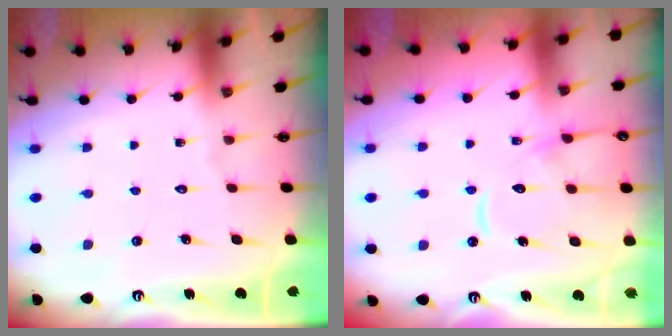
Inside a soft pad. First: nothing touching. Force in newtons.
{"total": 13.3, "press": 13.2, "slide": 1.3}